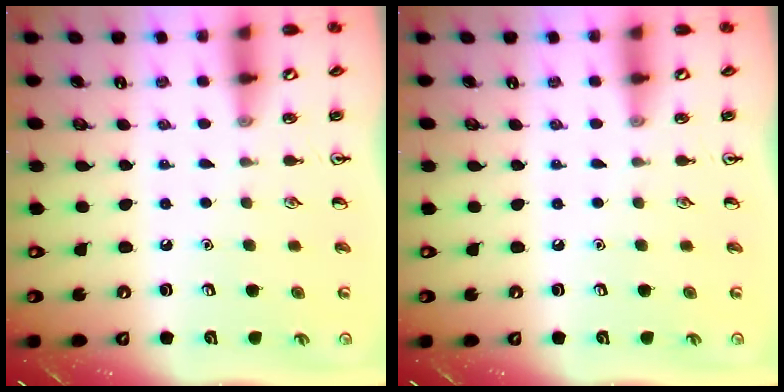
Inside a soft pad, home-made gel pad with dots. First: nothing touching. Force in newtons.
{"total": 0.0}